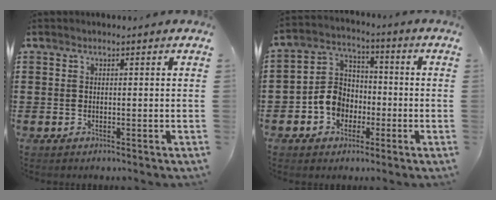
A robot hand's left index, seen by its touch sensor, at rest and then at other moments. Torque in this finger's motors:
{"motor_torque": [1.07, 0.33, 0.49, 0.08]}